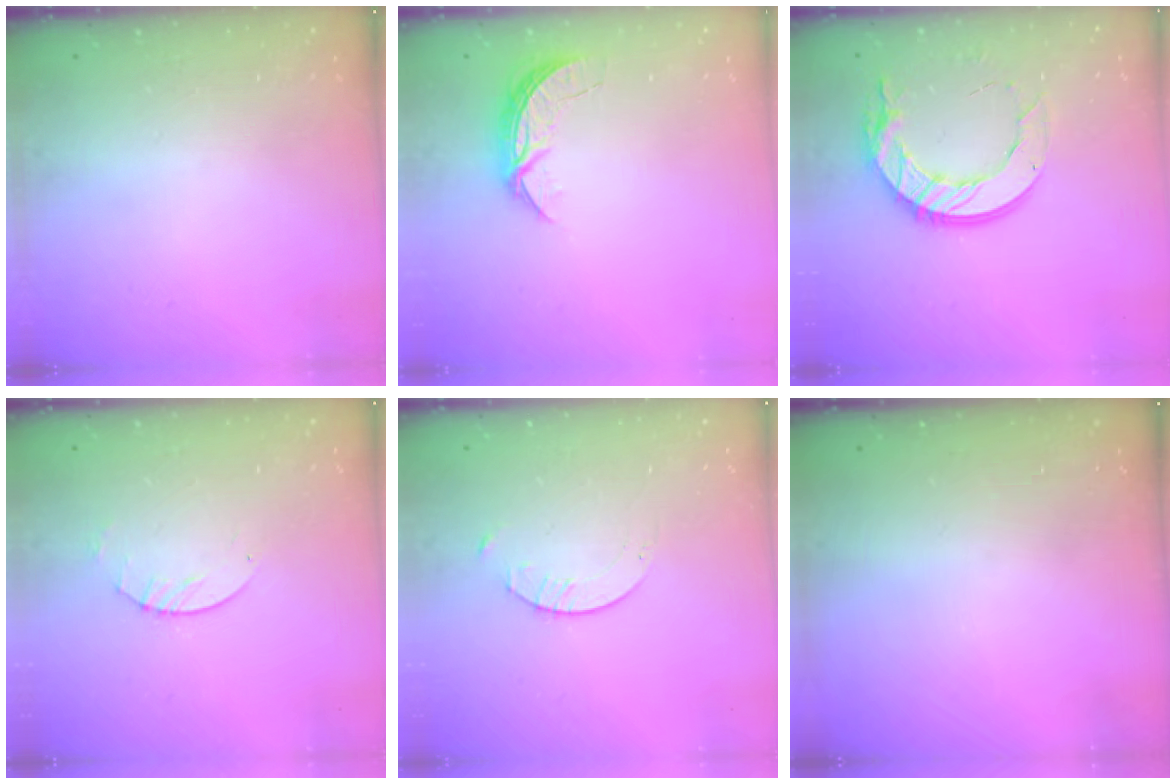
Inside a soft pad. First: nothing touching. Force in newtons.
{"total": 6.2, "press": 6.2, "slide": 0.5}
{"total": 14.6, "press": 14.5, "slide": 0.9}
{"total": 2.6, "press": 2.5, "slide": 0.4}
{"total": 1.6, "press": 1.6, "slide": 0.2}
{"total": 0.0}